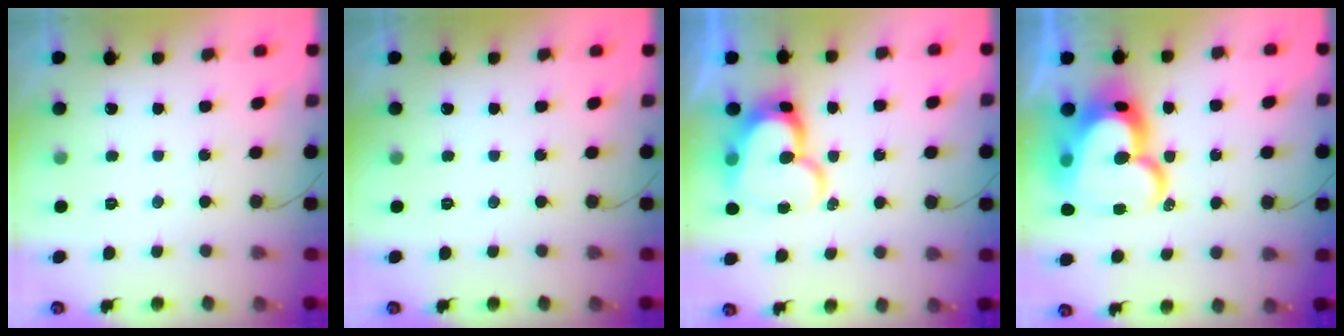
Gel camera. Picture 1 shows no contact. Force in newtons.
{"total": 0.0}
{"total": 16.3, "press": 16.2, "slide": 1.2}
{"total": 27.1, "press": 27.0, "slide": 2.4}